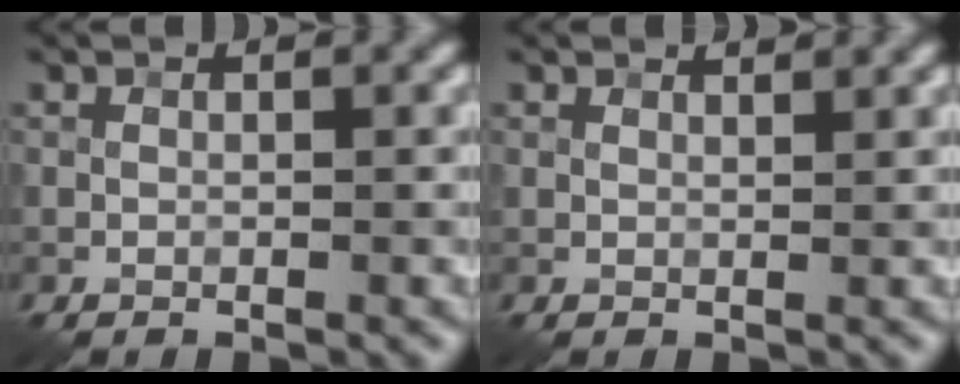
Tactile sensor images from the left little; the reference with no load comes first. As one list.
[{"total": 1.2, "force": [1.1, 0.0, 0.4], "torque": [-0.012, -0.001, 0.012]}]